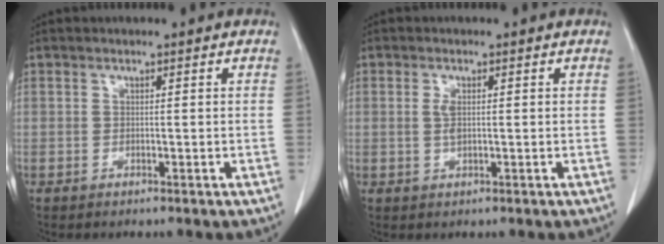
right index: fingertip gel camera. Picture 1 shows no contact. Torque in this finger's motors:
{"motor_torque": [0.05, 0.04, 0.06, 0.04]}